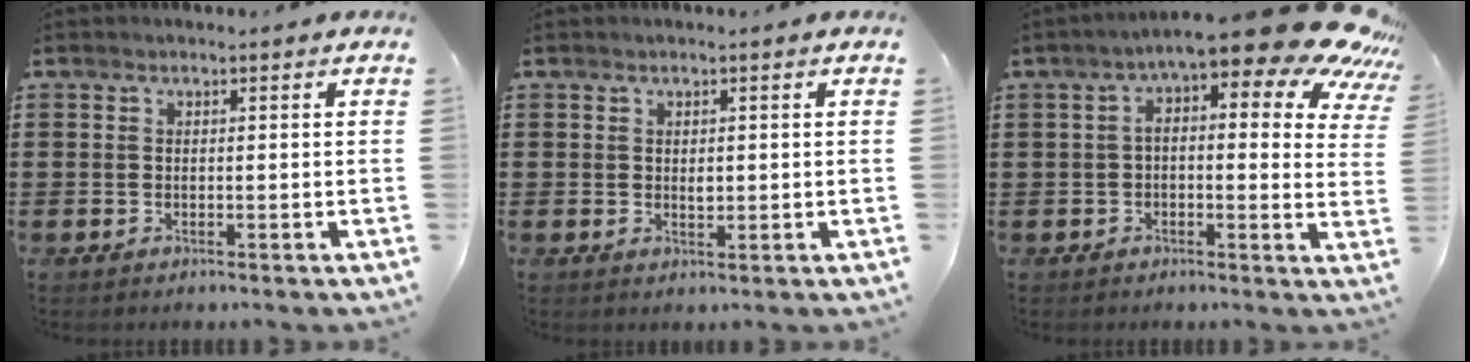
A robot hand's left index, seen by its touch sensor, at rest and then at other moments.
{"total": 1.1, "force": [0.1, 0.6, 0.9], "torque": [-0.018, 0.004, 0.001]}
{"total": 11.1, "force": [7.9, 1.7, 7.6], "torque": [-0.125, -0.059, 0.127]}